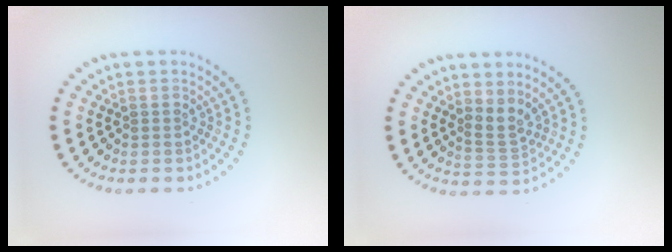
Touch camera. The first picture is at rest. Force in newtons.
{"total": 2.0, "press": 1.4, "slide": 1.4}